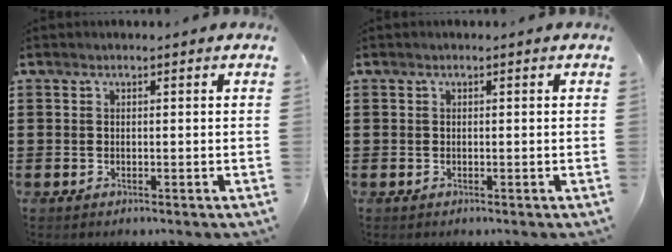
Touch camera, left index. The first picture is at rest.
{"total": 0.0}